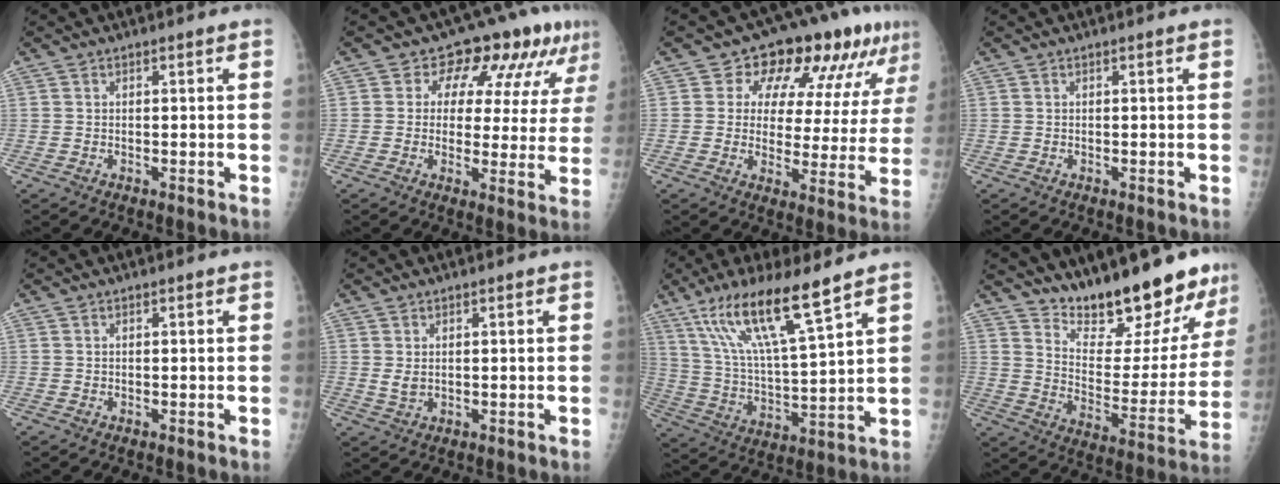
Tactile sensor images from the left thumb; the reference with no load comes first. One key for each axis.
{"total": 12.0, "fx": 6.7, "fy": 7.0, "fz": 7.0, "tx": -0.052, "ty": -0.017, "tz": 0.079}
{"total": 15.8, "fx": 9.0, "fy": 8.3, "fz": 9.9, "tx": -0.085, "ty": -0.024, "tz": 0.116}
{"total": 0.0}
{"total": 0.0}
{"total": 2.0, "fx": 0.6, "fy": 1.4, "fz": 1.4, "tx": -0.021, "ty": -0.007, "tz": 0.016}
{"total": 16.6, "fx": 10.8, "fy": 2.1, "fz": 12.4, "tx": -0.229, "ty": -0.046, "tz": 0.209}
{"total": 20.7, "fx": 17.6, "fy": 5.2, "fz": 9.7, "tx": -0.101, "ty": -0.126, "tz": 0.262}